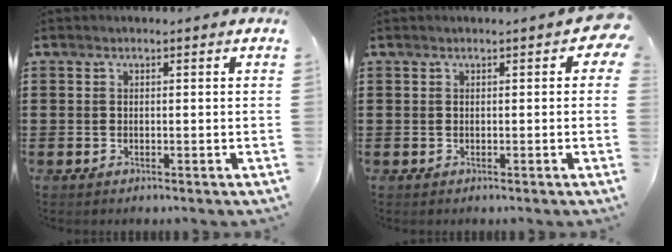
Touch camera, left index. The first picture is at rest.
{"total": 1.1, "force": [0.2, 0.4, 1.0], "torque": [-0.013, 0.000, 0.002]}